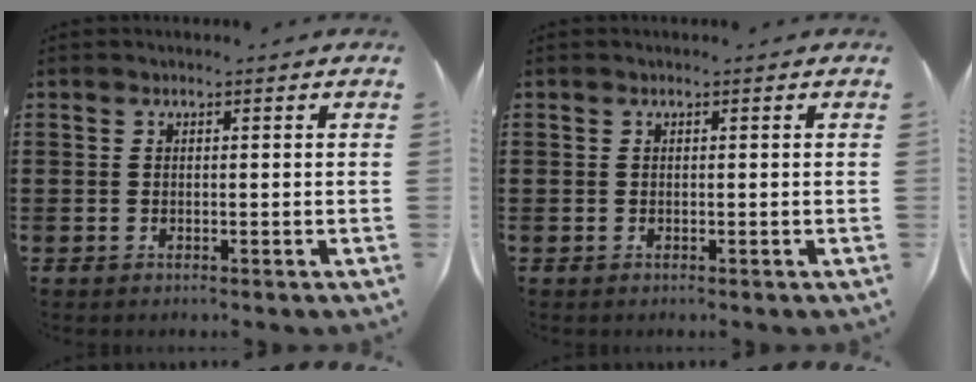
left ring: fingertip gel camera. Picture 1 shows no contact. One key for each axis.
{"total": 0.0}